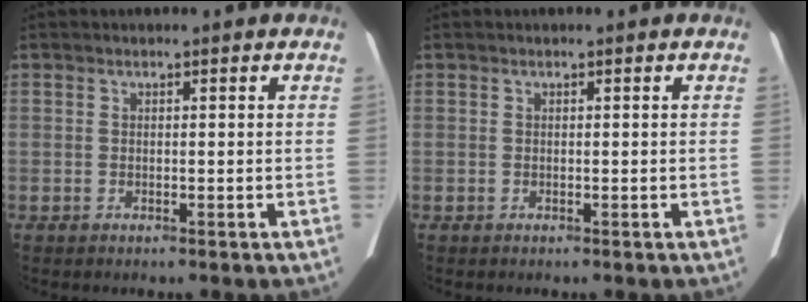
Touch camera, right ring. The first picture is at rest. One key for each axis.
{"total": 0.0}